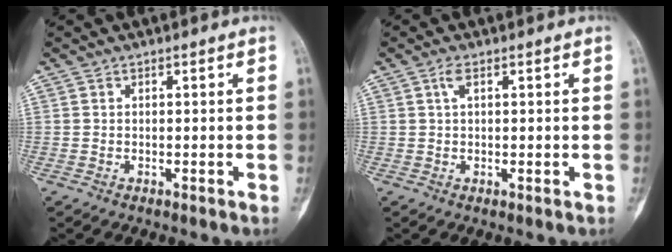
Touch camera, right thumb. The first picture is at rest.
{"total": 2.2, "force": [0.7, 0.7, 2.0], "torque": [-0.038, 0.003, 0.012]}